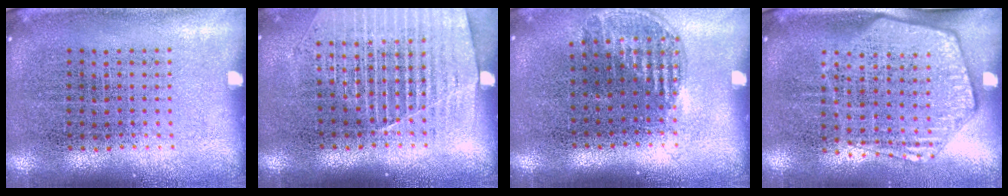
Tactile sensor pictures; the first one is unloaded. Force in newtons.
{"total": 1.5, "press": 1.4, "slide": 0.5}
{"total": 1.0, "press": 0.8, "slide": 0.6}
{"total": 1.9, "press": 1.7, "slide": 0.9}